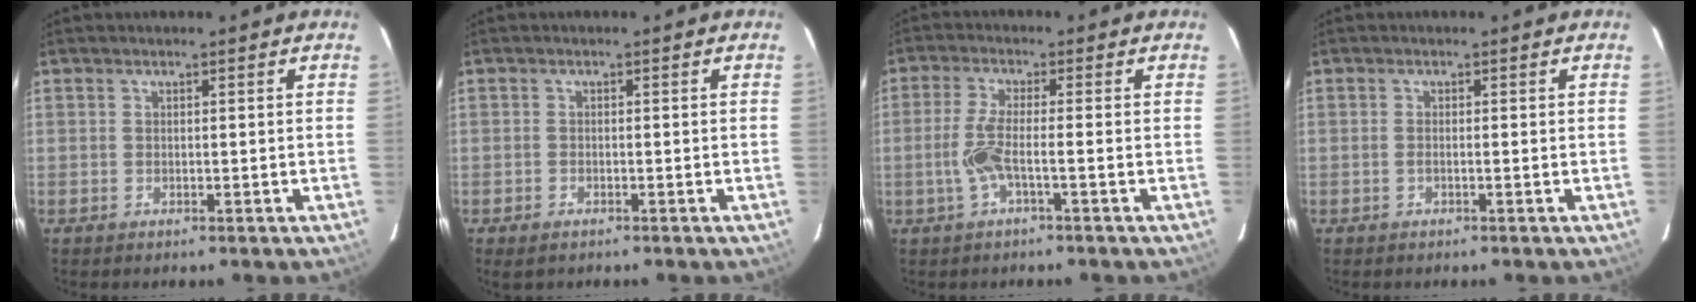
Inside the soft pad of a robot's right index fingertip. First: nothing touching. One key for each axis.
{"total": 1.8, "fx": -1.2, "fy": 0.9, "fz": 0.9, "tx": -0.020, "ty": -0.003, "tz": -0.010}
{"total": 4.5, "fx": -1.3, "fy": 0.2, "fz": 4.3, "tx": -0.099, "ty": 0.000, "tz": -0.028}
{"total": 0.7, "fx": -0.2, "fy": 0.1, "fz": 0.6, "tx": -0.012, "ty": 0.001, "tz": -0.003}